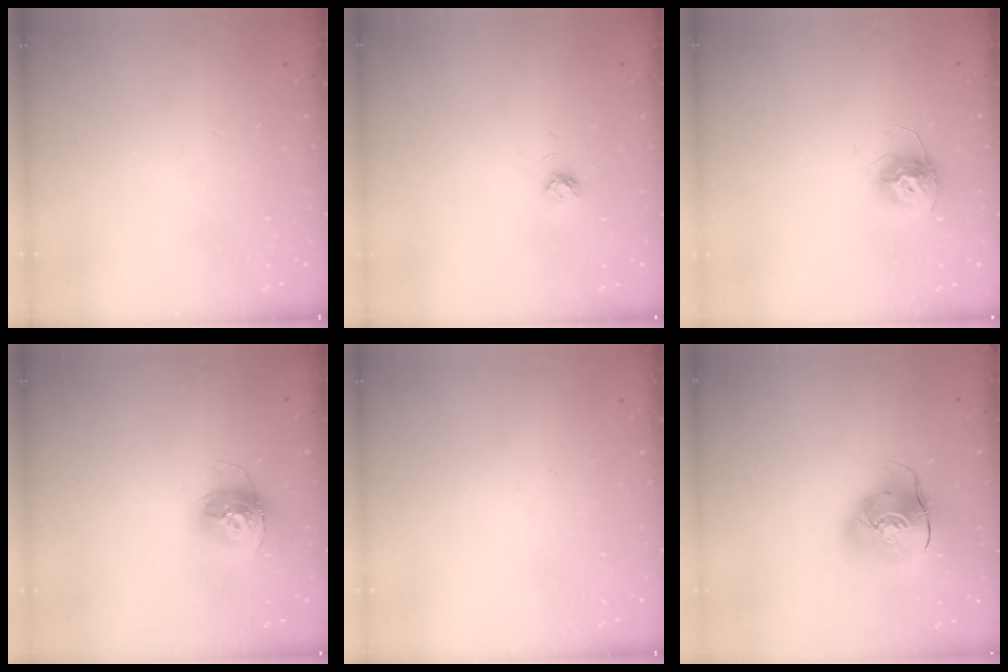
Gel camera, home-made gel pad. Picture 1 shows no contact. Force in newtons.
{"total": 3.3, "press": 3.3, "slide": 0.3}
{"total": 11.4, "press": 11.4, "slide": 0.9}
{"total": 13.1, "press": 13.0, "slide": 1.1}
{"total": 0.0}
{"total": 11.4, "press": 11.3, "slide": 1.8}